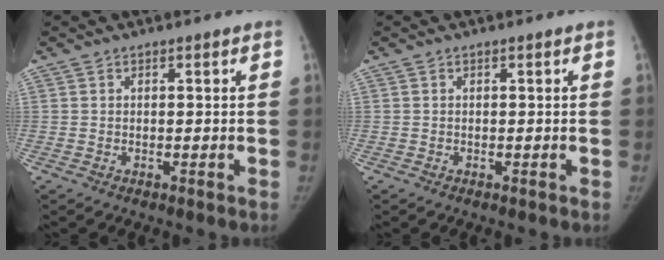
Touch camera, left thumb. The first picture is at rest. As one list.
[{"total": 0.0}]